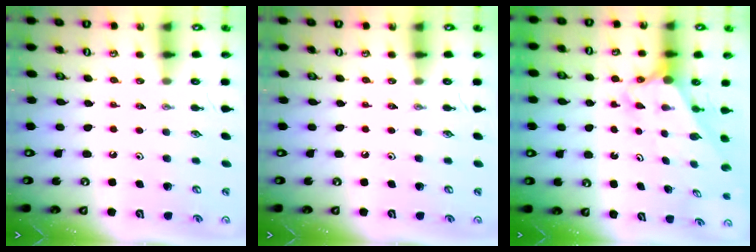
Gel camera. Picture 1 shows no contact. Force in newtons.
{"total": 0.0}
{"total": 2.6, "press": 2.6, "slide": 0.1}